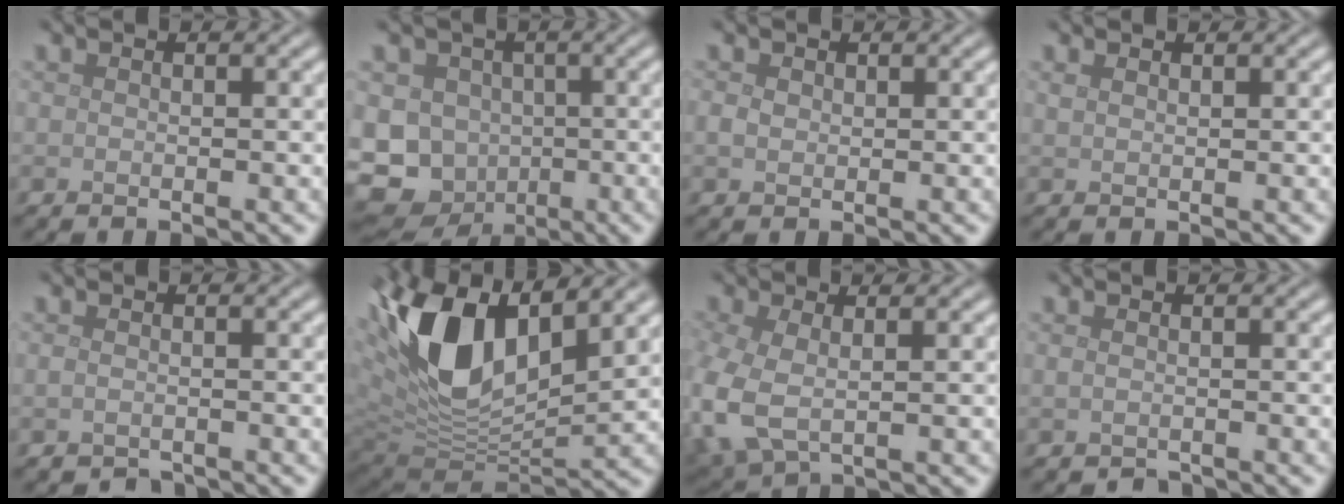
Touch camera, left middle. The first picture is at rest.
{"total": 12.2, "force": [-3.6, 10.8, 4.4], "torque": [-0.082, -0.020, -0.086]}
{"total": 1.0, "force": [0.3, 0.8, 0.5], "torque": [-0.013, 0.002, 0.005]}
{"total": 0.7, "force": [0.7, 0.2, 0.3], "torque": [-0.008, 0.001, 0.015]}
{"total": 1.3, "force": [-1.2, 0.4, 0.2], "torque": [-0.005, -0.009, -0.025]}
{"total": 13.8, "force": [4.9, 7.0, 10.9], "torque": [-0.223, 0.010, 0.085]}
{"total": 6.1, "force": [-1.2, 3.6, 4.8], "torque": [-0.138, -0.026, -0.018]}
{"total": 0.9, "force": [-0.8, 0.2, 0.1], "torque": [-0.004, -0.009, -0.019]}